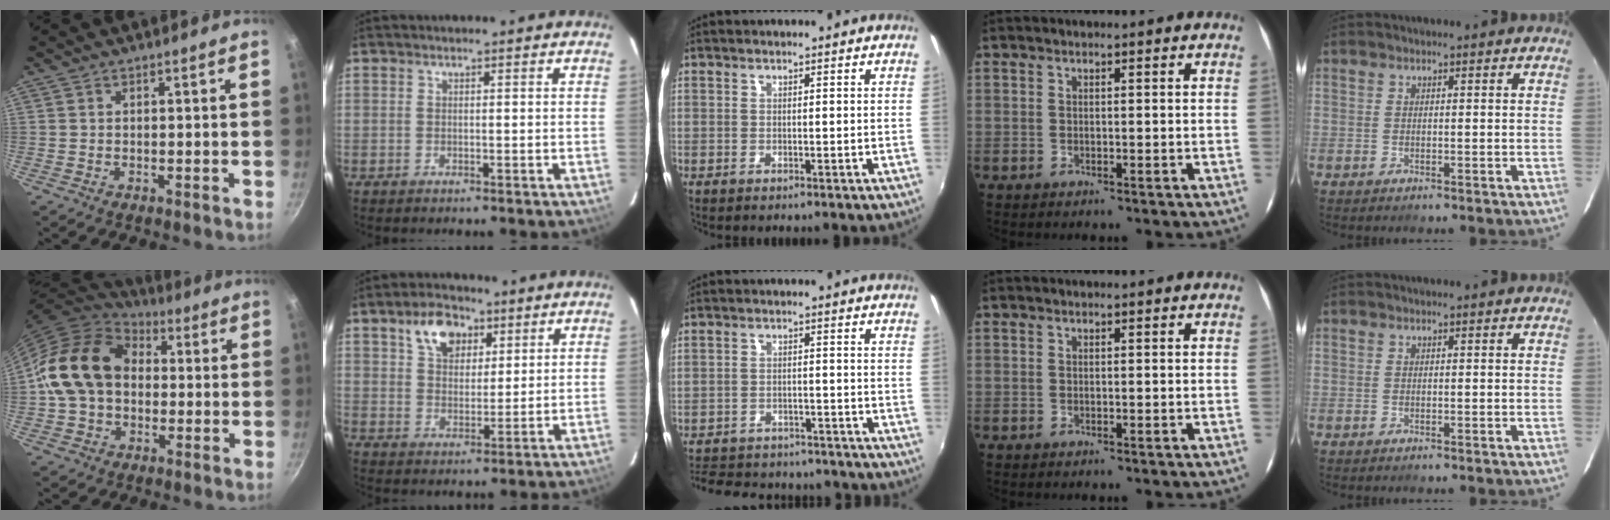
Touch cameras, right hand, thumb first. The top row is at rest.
{"thumb": {"total": 16.8, "force": [0.9, 12.7, 10.9], "torque": [-0.169, 0.036, 0.006]}, "index": {"total": 8.7, "force": [4.6, 5.6, 4.9], "torque": [-0.086, 0.020, 0.083]}, "middle": {"total": 20.0, "force": [-17.0, 7.6, 7.5], "torque": [-0.165, 0.011, -0.222]}}